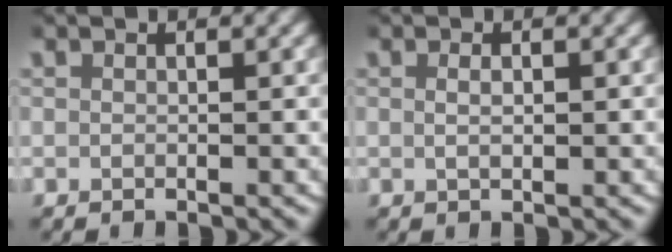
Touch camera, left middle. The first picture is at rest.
{"total": 1.0, "force": [0.1, 0.4, 0.9], "torque": [-0.015, -0.001, 0.003]}